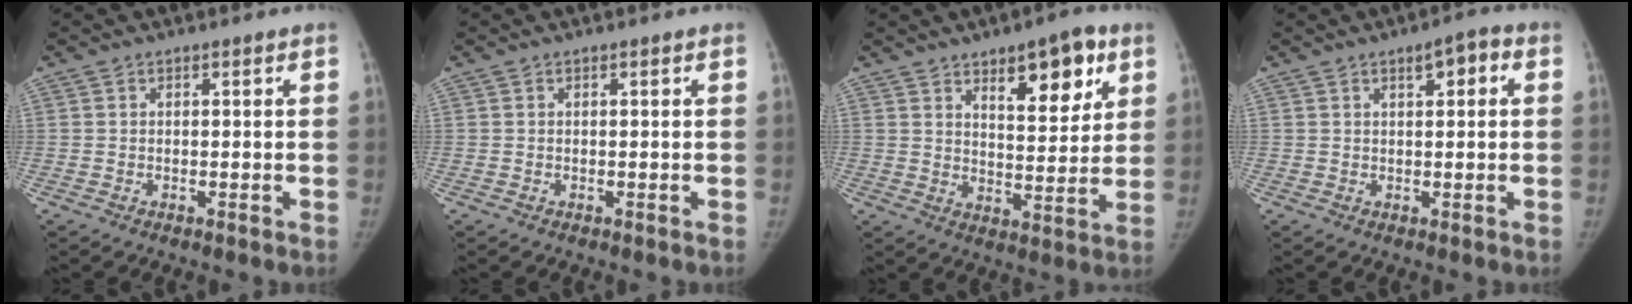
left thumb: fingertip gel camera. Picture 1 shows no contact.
{"total": 0.0}
{"total": 12.2, "force": [6.4, 5.2, 9.0], "torque": [-0.090, -0.035, 0.096]}
{"total": 4.0, "force": [1.5, 1.7, 3.3], "torque": [-0.036, 0.006, 0.016]}